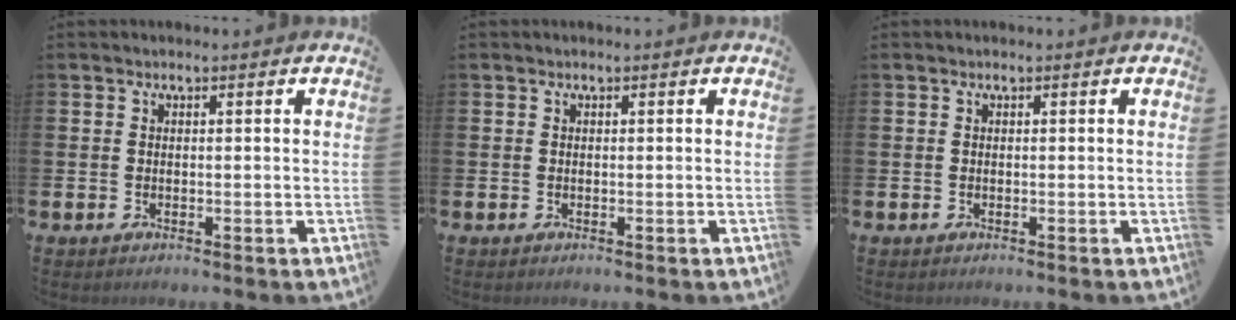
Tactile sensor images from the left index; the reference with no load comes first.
{"total": 0.0}
{"total": 0.0}